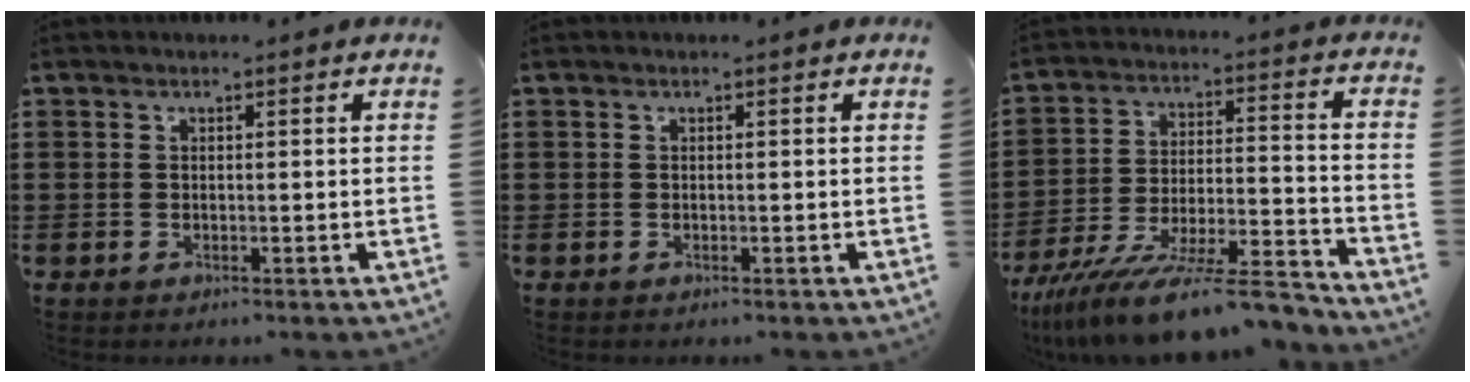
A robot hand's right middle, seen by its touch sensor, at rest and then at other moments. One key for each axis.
{"total": 0.0}
{"total": 14.0, "fx": -11.8, "fy": 0.9, "fz": 7.4, "tx": -0.120, "ty": 0.025, "tz": -0.215}